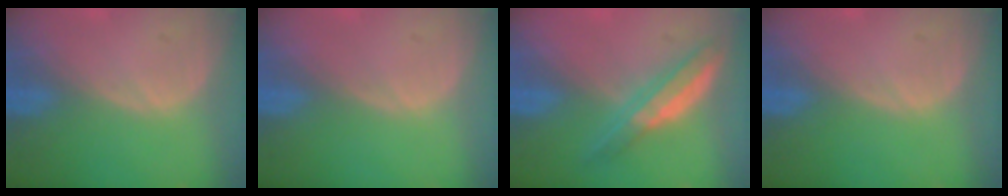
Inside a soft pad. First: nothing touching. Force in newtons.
{"total": 0.0}
{"total": 5.4, "press": 5.3, "slide": 1.3}
{"total": 0.0}